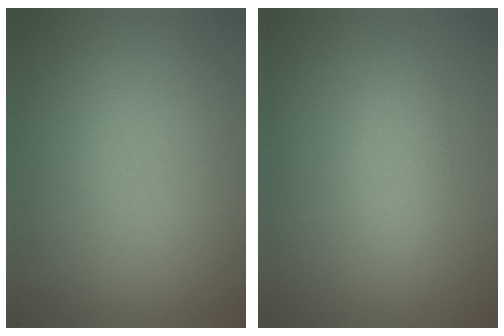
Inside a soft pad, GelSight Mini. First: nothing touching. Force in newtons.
{"total": 2.3, "press": 2.3, "slide": 0.1}